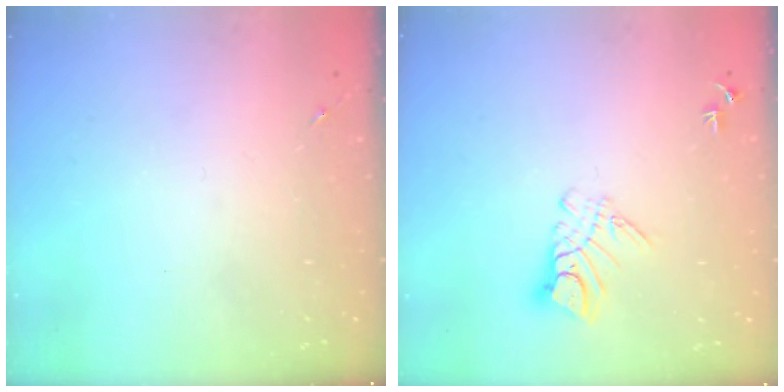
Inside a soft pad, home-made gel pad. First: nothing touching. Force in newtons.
{"total": 8.5, "press": 8.5, "slide": 0.9}